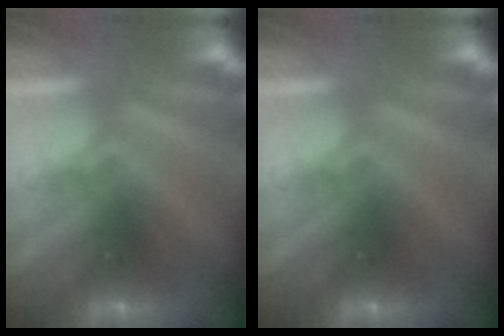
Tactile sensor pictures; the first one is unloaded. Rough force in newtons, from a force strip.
{"total": 0.0}